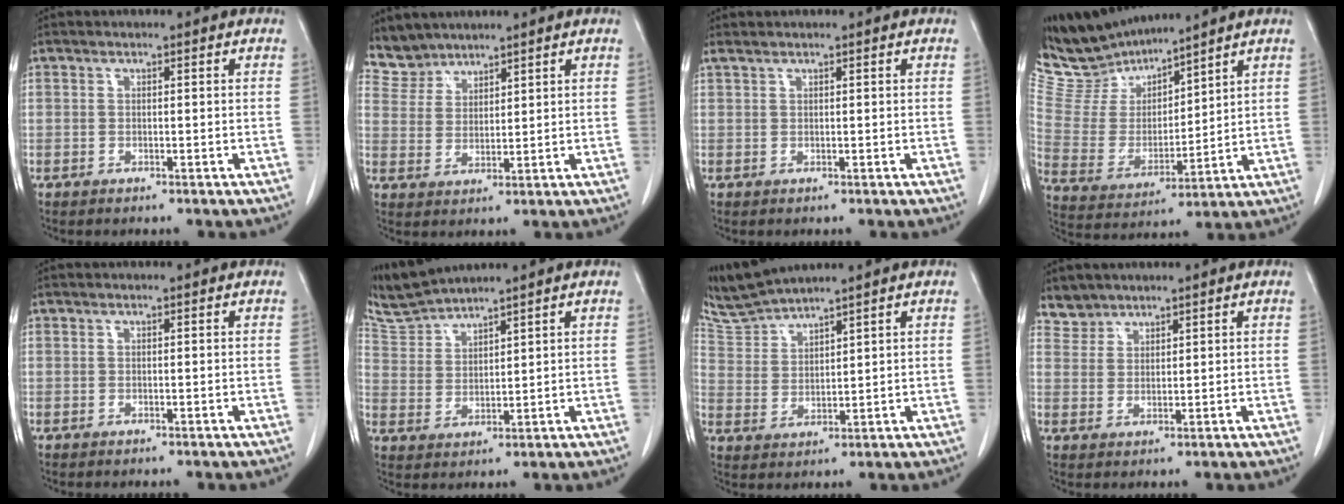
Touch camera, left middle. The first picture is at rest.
{"total": 4.5, "force": [4.3, 1.4, -0.6], "torque": [0.010, 0.008, 0.094]}
{"total": 0.5, "force": [0.5, -0.1, 0.0], "torque": [-0.005, 0.003, 0.015]}
{"total": 10.0, "force": [9.9, 1.4, 0.5], "torque": [-0.036, 0.006, 0.220]}
{"total": 0.0}
{"total": 5.9, "force": [5.9, -0.4, 0.6], "torque": [-0.028, 0.005, 0.127]}
{"total": 6.1, "force": [6.0, -0.7, 1.0], "torque": [-0.038, 0.002, 0.131]}
{"total": 3.0, "force": [2.6, 1.2, -0.6], "torque": [0.017, 0.006, 0.051]}